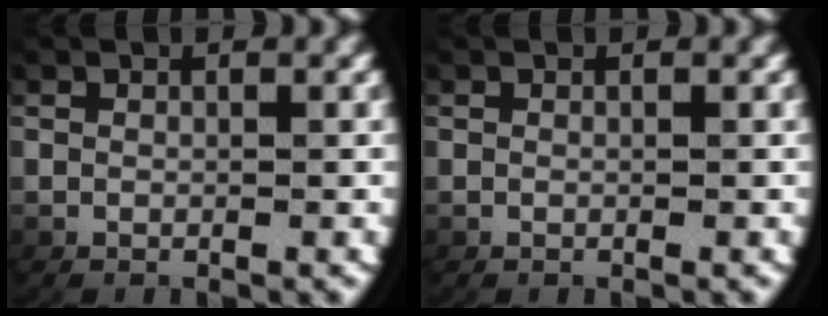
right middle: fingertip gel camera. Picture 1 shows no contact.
{"total": 0.0}